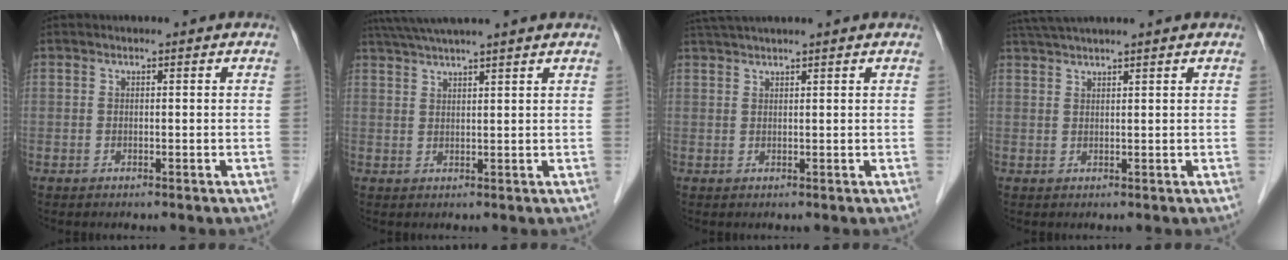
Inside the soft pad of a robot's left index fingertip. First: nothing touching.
{"total": 9.0, "force": [7.7, -0.9, 4.6], "torque": [-0.080, 0.040, 0.111]}
{"total": 5.7, "force": [4.9, -0.8, 2.7], "torque": [-0.040, 0.041, 0.079]}
{"total": 6.6, "force": [5.7, -0.9, 3.2], "torque": [-0.051, 0.042, 0.090]}